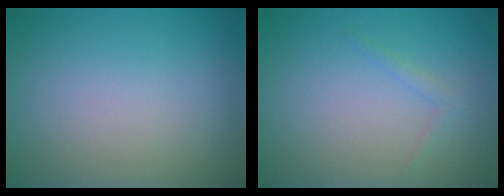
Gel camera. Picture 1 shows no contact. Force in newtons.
{"total": 0.8, "press": 0.8, "slide": 0.0}